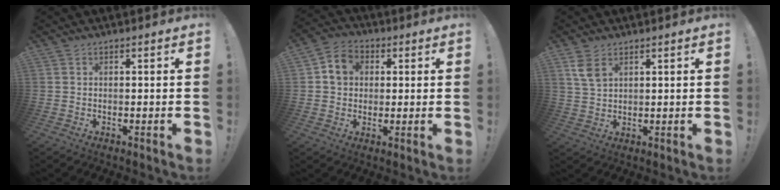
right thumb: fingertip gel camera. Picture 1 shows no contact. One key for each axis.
{"total": 7.5, "fx": 2.1, "fy": 6.5, "fz": 3.3, "tx": -0.046, "ty": 0.002, "tz": 0.041}
{"total": 5.5, "fx": 3.0, "fy": 3.0, "fz": 3.5, "tx": -0.057, "ty": -0.013, "tz": 0.057}